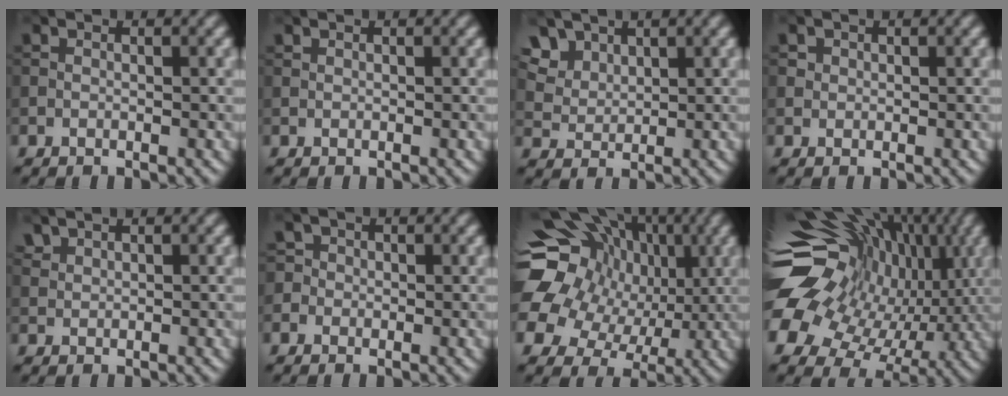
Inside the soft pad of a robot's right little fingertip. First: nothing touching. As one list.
[{"total": 0.0}, {"total": 4.0, "force": [2.3, 3.0, 1.2], "torque": [-0.036, 0.002, 0.058]}, {"total": 0.9, "force": [0.3, 0.8, 0.2], "torque": [0.001, 0.000, 0.002]}, {"total": 1.0, "force": [0.8, 0.6, 0.3], "torque": [-0.006, 0.001, 0.016]}, {"total": 1.2, "force": [-0.2, 1.2, -0.2], "torque": [0.020, -0.002, -0.015]}, {"total": 19.5, "force": [3.9, 16.9, 8.9], "torque": [-0.193, 0.043, 0.023]}, {"total": 18.8, "force": [2.3, 14.6, 11.5], "torque": [-0.229, 0.045, 0.028]}]